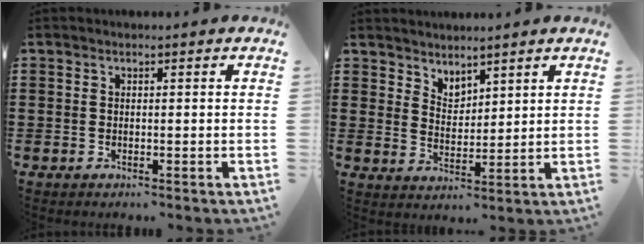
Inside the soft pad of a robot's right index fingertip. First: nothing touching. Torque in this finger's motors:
{"motor_torque": [-0.39, 0.26, -0.02, 0.01]}